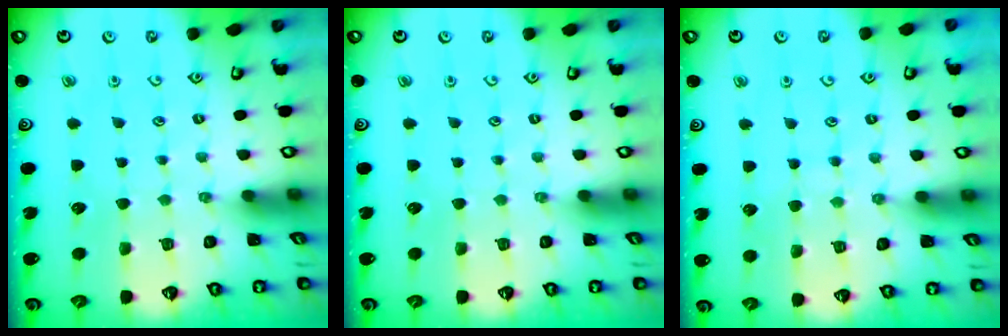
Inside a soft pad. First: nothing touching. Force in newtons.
{"total": 0.0}
{"total": 5.9, "press": 5.9, "slide": 0.6}